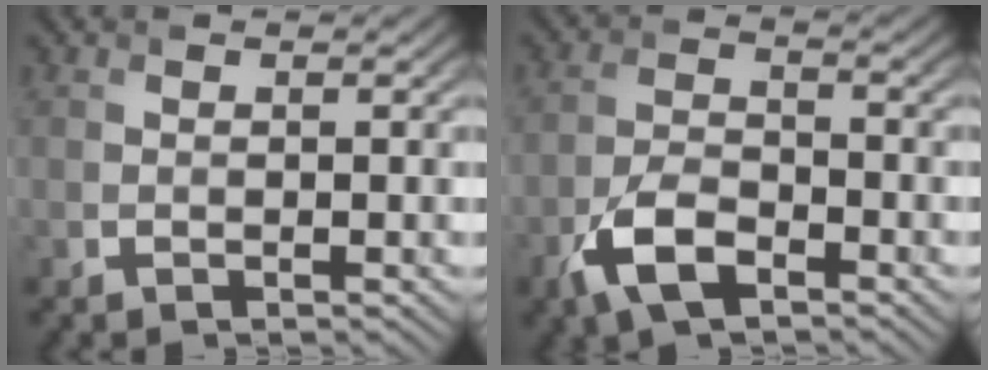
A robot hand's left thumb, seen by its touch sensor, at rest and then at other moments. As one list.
[{"total": 6.4, "force": [-3.6, 3.0, 4.4], "torque": [-0.094, -0.004, -0.082]}]